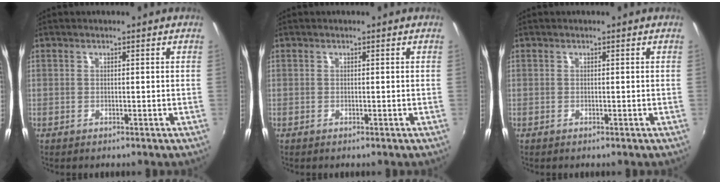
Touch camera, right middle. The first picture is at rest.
{"total": 0.0}
{"total": 0.0}